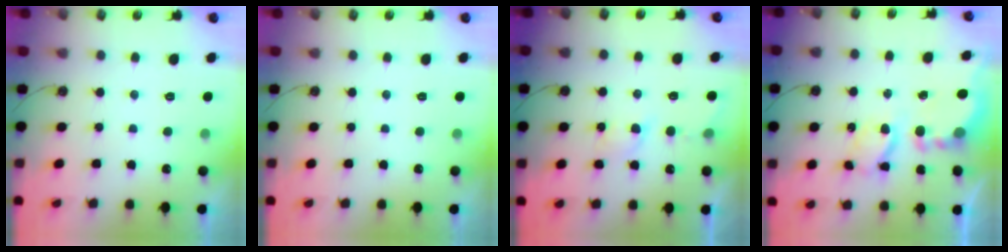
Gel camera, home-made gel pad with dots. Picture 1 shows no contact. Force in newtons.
{"total": 0.0}
{"total": 3.6, "press": 3.5, "slide": 0.5}
{"total": 6.4, "press": 6.4, "slide": 0.4}